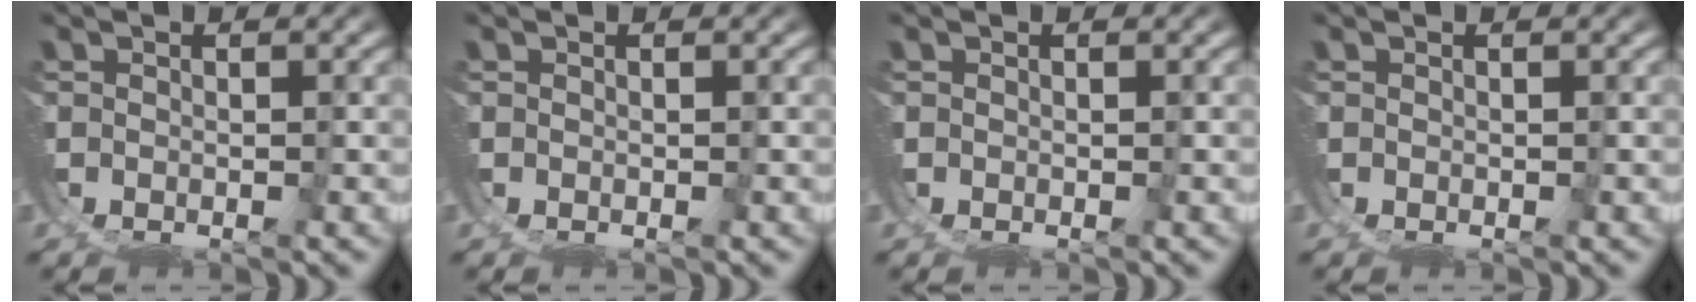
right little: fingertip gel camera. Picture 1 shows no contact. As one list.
[{"total": 0.0}, {"total": 0.0}, {"total": 0.0}]